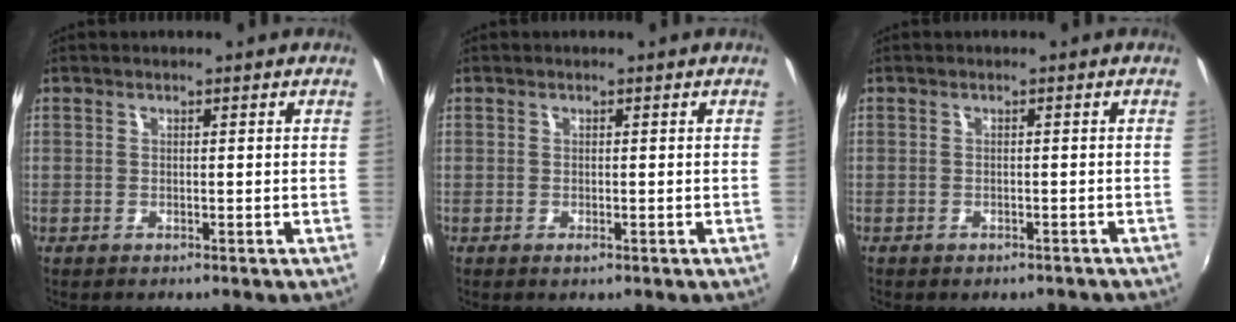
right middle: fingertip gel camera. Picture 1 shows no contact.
{"total": 0.7, "force": [-0.4, 0.3, 0.5], "torque": [-0.009, -0.003, -0.006]}
{"total": 2.9, "force": [-2.4, 1.3, 1.1], "torque": [-0.023, -0.014, -0.031]}